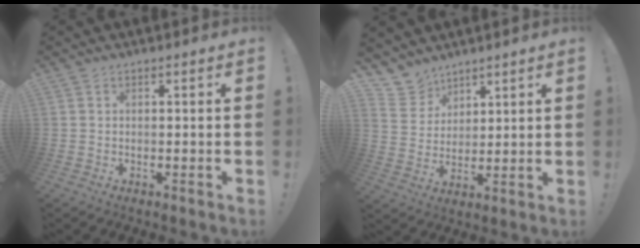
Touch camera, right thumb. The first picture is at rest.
{"total": 7.7, "force": [6.2, 4.5, 0.6], "torque": [-0.022, -0.054, 0.123]}